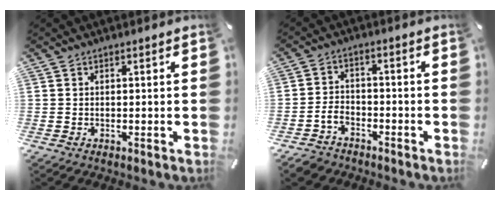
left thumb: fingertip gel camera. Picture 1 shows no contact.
{"total": 5.0, "force": [-3.1, 3.5, 1.8], "torque": [-0.041, 0.014, -0.060]}